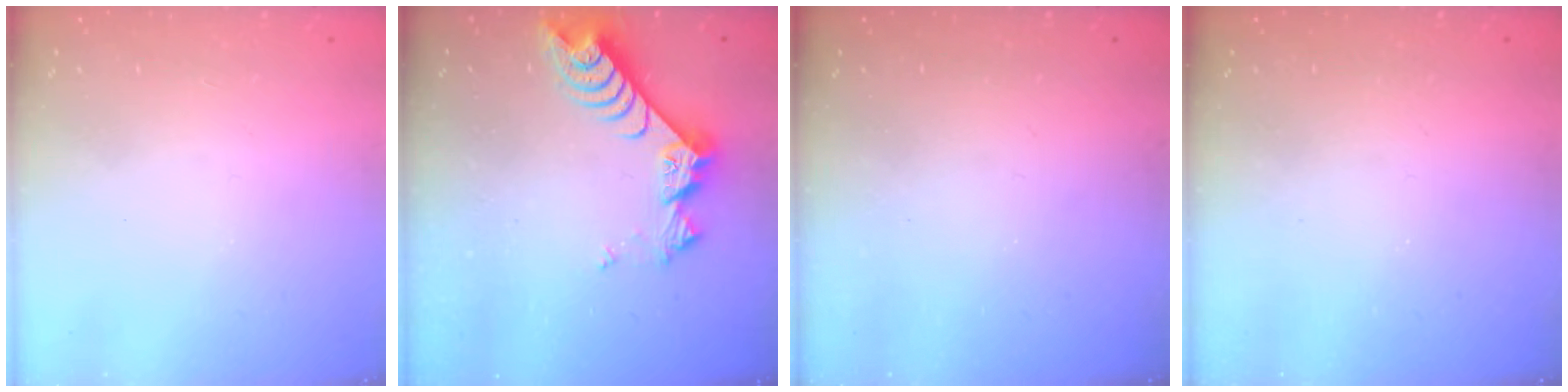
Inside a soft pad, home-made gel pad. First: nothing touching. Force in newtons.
{"total": 7.9, "press": 7.9, "slide": 0.7}
{"total": 0.0}
{"total": 0.0}